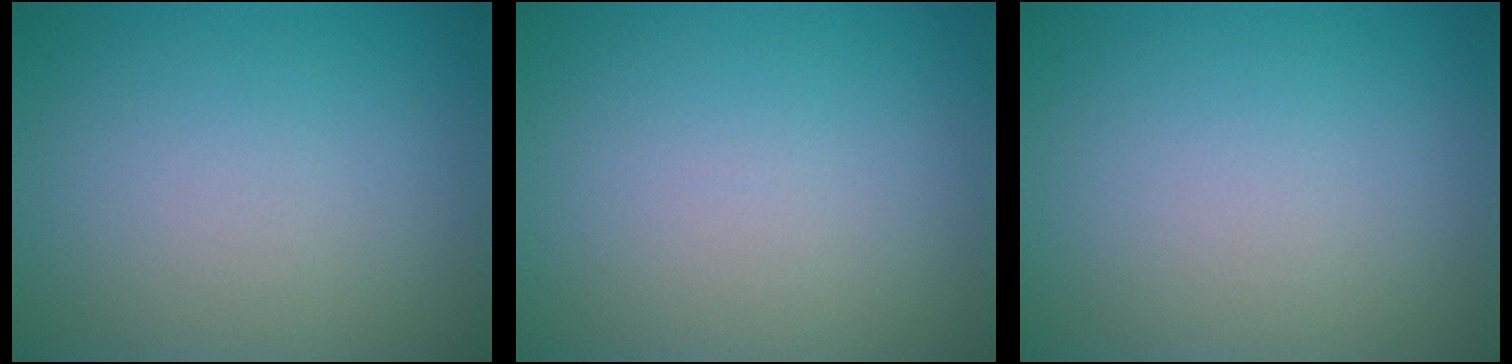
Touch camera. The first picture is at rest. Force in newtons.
{"total": 0.0}
{"total": 0.0}